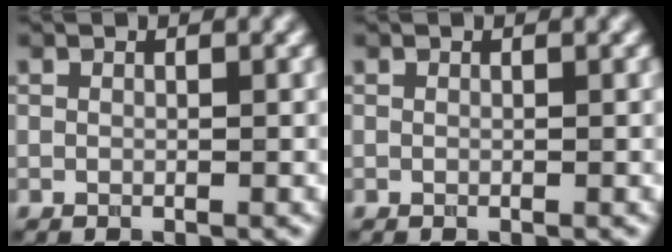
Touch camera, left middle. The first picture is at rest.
{"total": 0.0}